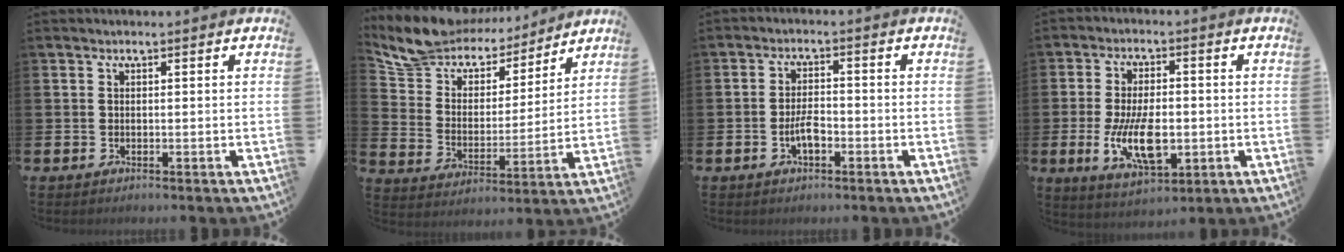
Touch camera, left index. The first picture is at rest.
{"total": 9.5, "force": [8.7, 3.8, 0.5], "torque": [-0.058, -0.071, 0.156]}
{"total": 3.3, "force": [-1.3, 1.5, 2.7], "torque": [-0.042, 0.004, -0.026]}
{"total": 9.1, "force": [-1.7, 4.5, 7.7], "torque": [-0.132, -0.013, -0.031]}